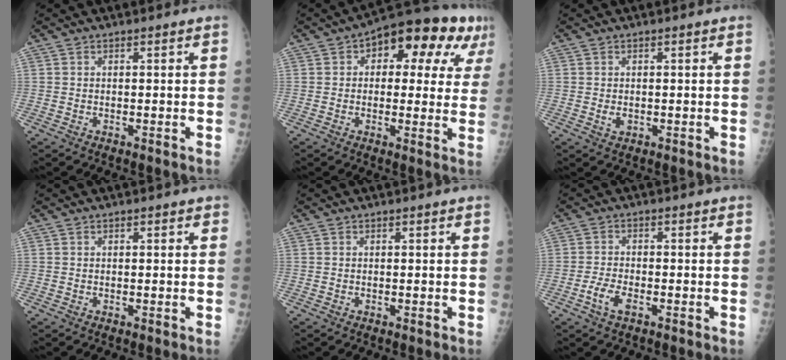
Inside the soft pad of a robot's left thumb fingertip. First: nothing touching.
{"total": 16.5, "force": [6.3, 8.3, 12.8], "torque": [-0.117, 0.017, 0.073]}
{"total": 1.5, "force": [-0.3, 1.0, 1.0], "torque": [-0.011, -0.002, -0.004]}
{"total": 0.7, "force": [0.3, 0.3, 0.6], "torque": [-0.007, 0.001, 0.002]}
{"total": 0.0}
{"total": 3.7, "force": [-2.1, 1.5, 2.6], "torque": [-0.059, 0.012, -0.040]}